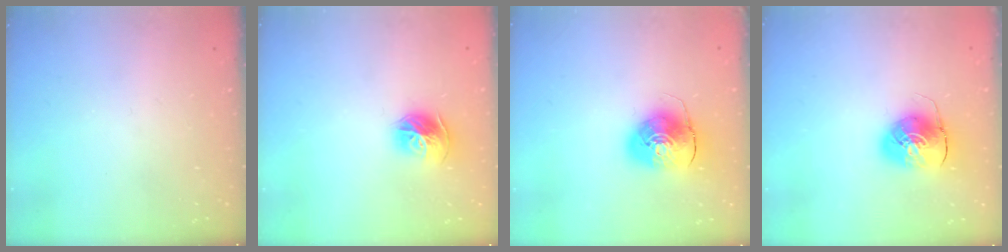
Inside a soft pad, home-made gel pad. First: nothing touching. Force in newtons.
{"total": 11.3, "press": 11.2, "slide": 1.2}
{"total": 9.9, "press": 9.7, "slide": 1.7}
{"total": 9.2, "press": 9.1, "slide": 1.4}